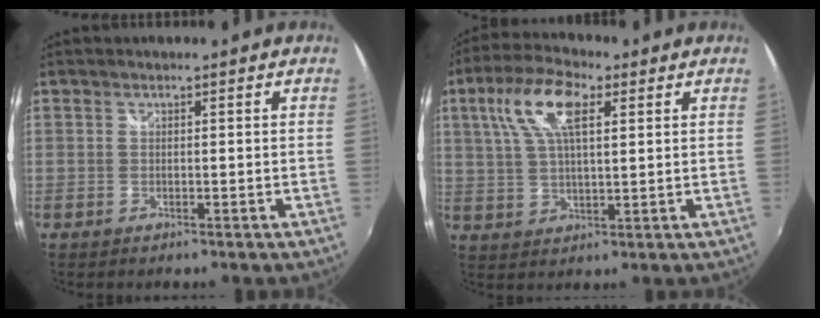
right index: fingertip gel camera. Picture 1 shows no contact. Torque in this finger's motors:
{"motor_torque": [0.31, 0.05, 0.35, 0.11]}